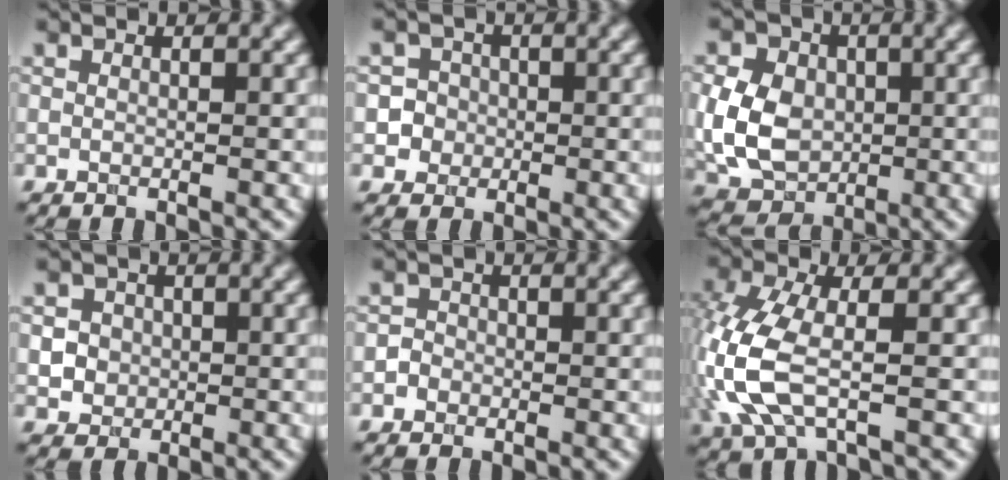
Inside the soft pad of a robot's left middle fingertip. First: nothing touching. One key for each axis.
{"total": 3.2, "fx": -0.6, "fy": 3.1, "fz": 0.3, "tx": 0.024, "ty": 0.017, "tz": -0.011}
{"total": 7.4, "fx": -0.5, "fy": 5.7, "fz": 4.7, "tx": -0.104, "ty": 0.006, "tz": -0.013}
{"total": 3.2, "fx": 0.4, "fy": 3.0, "fz": 1.0, "tx": -0.014, "ty": 0.011, "tz": 0.013}
{"total": 1.1, "fx": -0.6, "fy": 0.9, "fz": -0.1, "tx": 0.012, "ty": 0.001, "tz": -0.010}
{"total": 6.2, "fx": -1.5, "fy": 2.6, "fz": 5.4, "tx": -0.145, "ty": 0.002, "tz": -0.028}